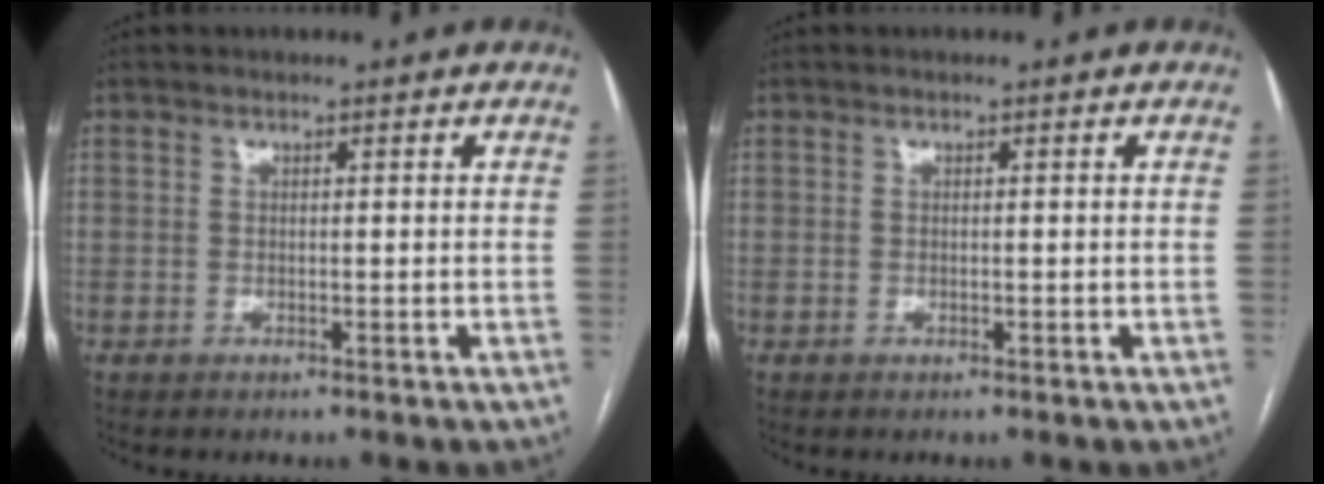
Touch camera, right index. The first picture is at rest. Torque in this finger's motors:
{"motor_torque": [-0.11, 0.05, -0.06, -0.01]}